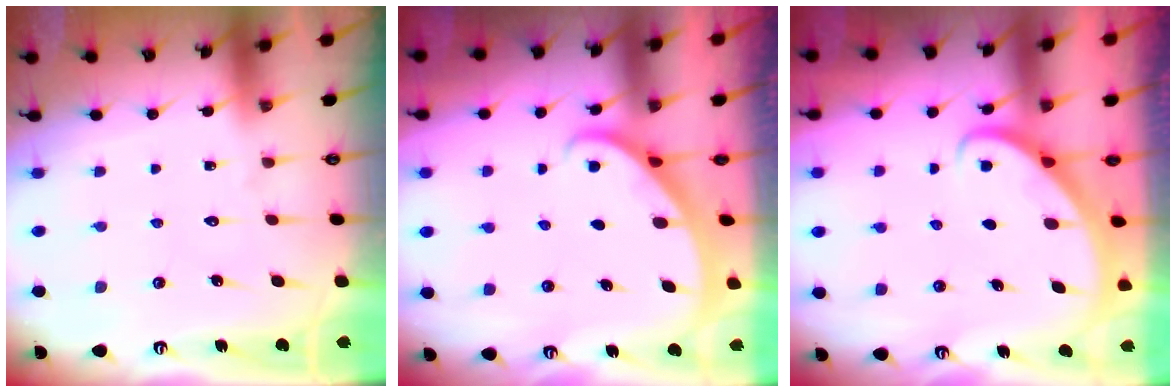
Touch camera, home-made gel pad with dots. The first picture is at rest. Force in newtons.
{"total": 2.1, "press": 2.1, "slide": 0.2}
{"total": 2.8, "press": 2.8, "slide": 0.2}